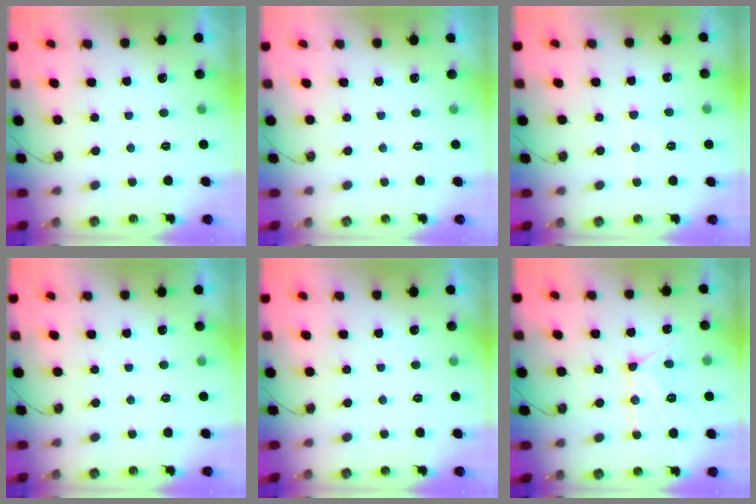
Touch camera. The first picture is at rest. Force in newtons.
{"total": 0.0}
{"total": 5.4, "press": 5.3, "slide": 0.8}
{"total": 0.0}
{"total": 0.0}
{"total": 13.4, "press": 13.3, "slide": 1.2}